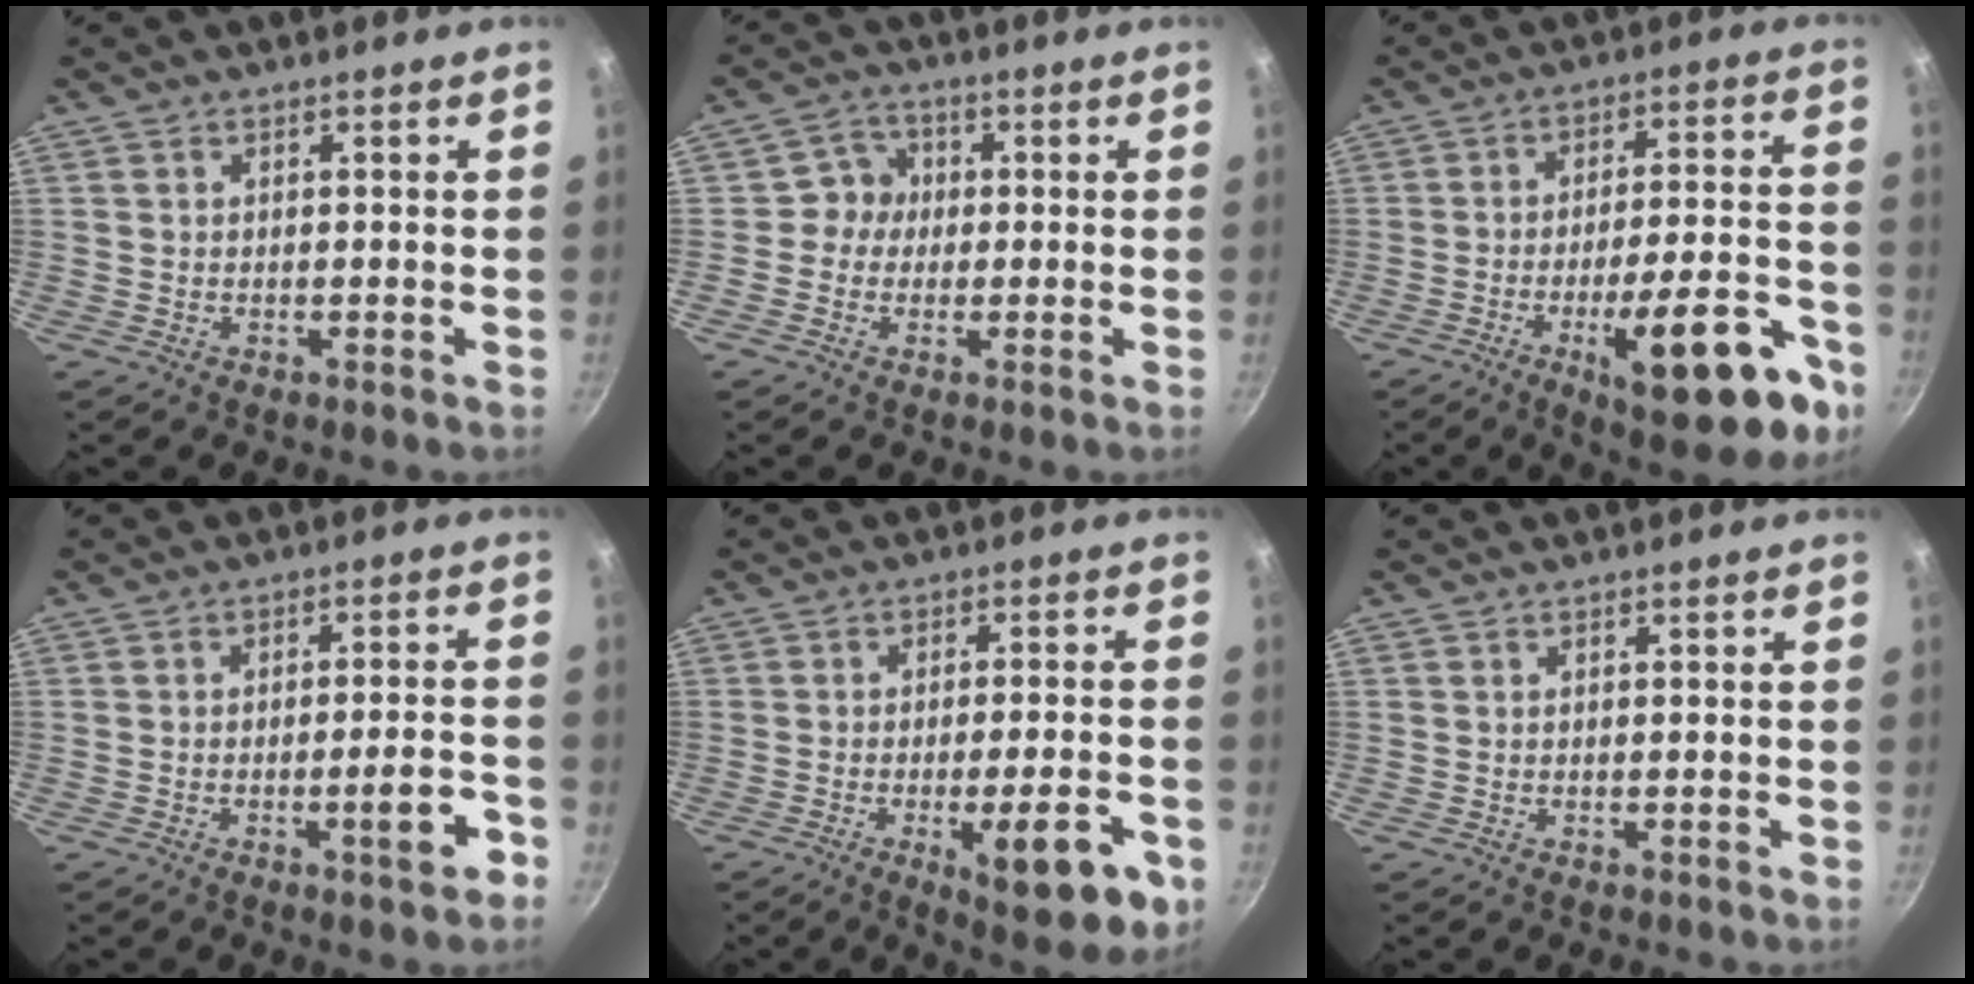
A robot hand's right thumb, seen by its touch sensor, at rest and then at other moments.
{"total": 4.4, "force": [-0.1, 4.2, 1.1], "torque": [0.015, 0.010, -0.013]}
{"total": 20.3, "force": [-9.2, 6.7, 16.8], "torque": [-0.187, 0.041, -0.121]}
{"total": 6.8, "force": [-3.1, 1.5, 5.8], "torque": [-0.064, 0.029, -0.039]}
{"total": 14.2, "force": [-5.5, 4.1, 12.4], "torque": [-0.144, 0.013, -0.068]}
{"total": 0.0}